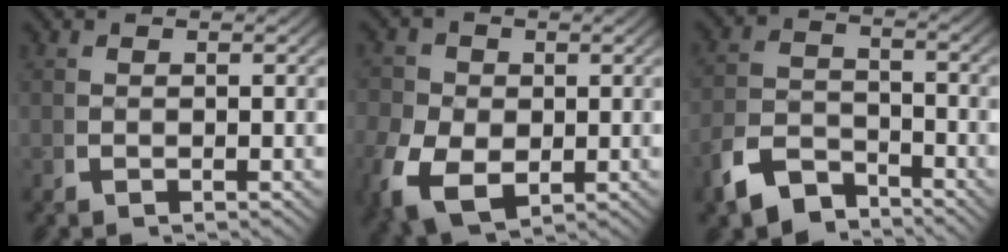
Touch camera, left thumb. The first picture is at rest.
{"total": 7.7, "force": [-2.1, 5.8, 4.6], "torque": [-0.106, -0.043, -0.015]}
{"total": 5.9, "force": [-4.3, 3.3, 2.5], "torque": [-0.041, -0.023, -0.070]}